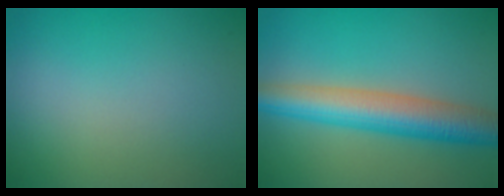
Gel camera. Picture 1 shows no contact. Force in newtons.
{"total": 7.0, "press": 7.0, "slide": 0.2}